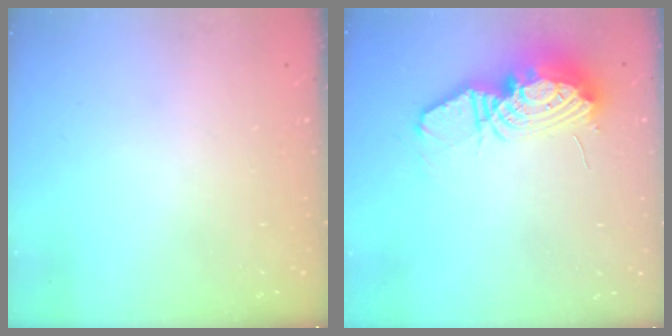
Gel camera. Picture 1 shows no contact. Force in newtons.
{"total": 15.2, "press": 15.1, "slide": 1.5}